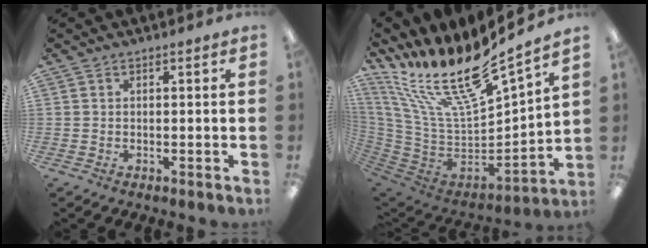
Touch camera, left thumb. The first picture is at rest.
{"total": 22.3, "force": [16.1, 5.0, 14.6], "torque": [-0.290, -0.124, 0.273]}